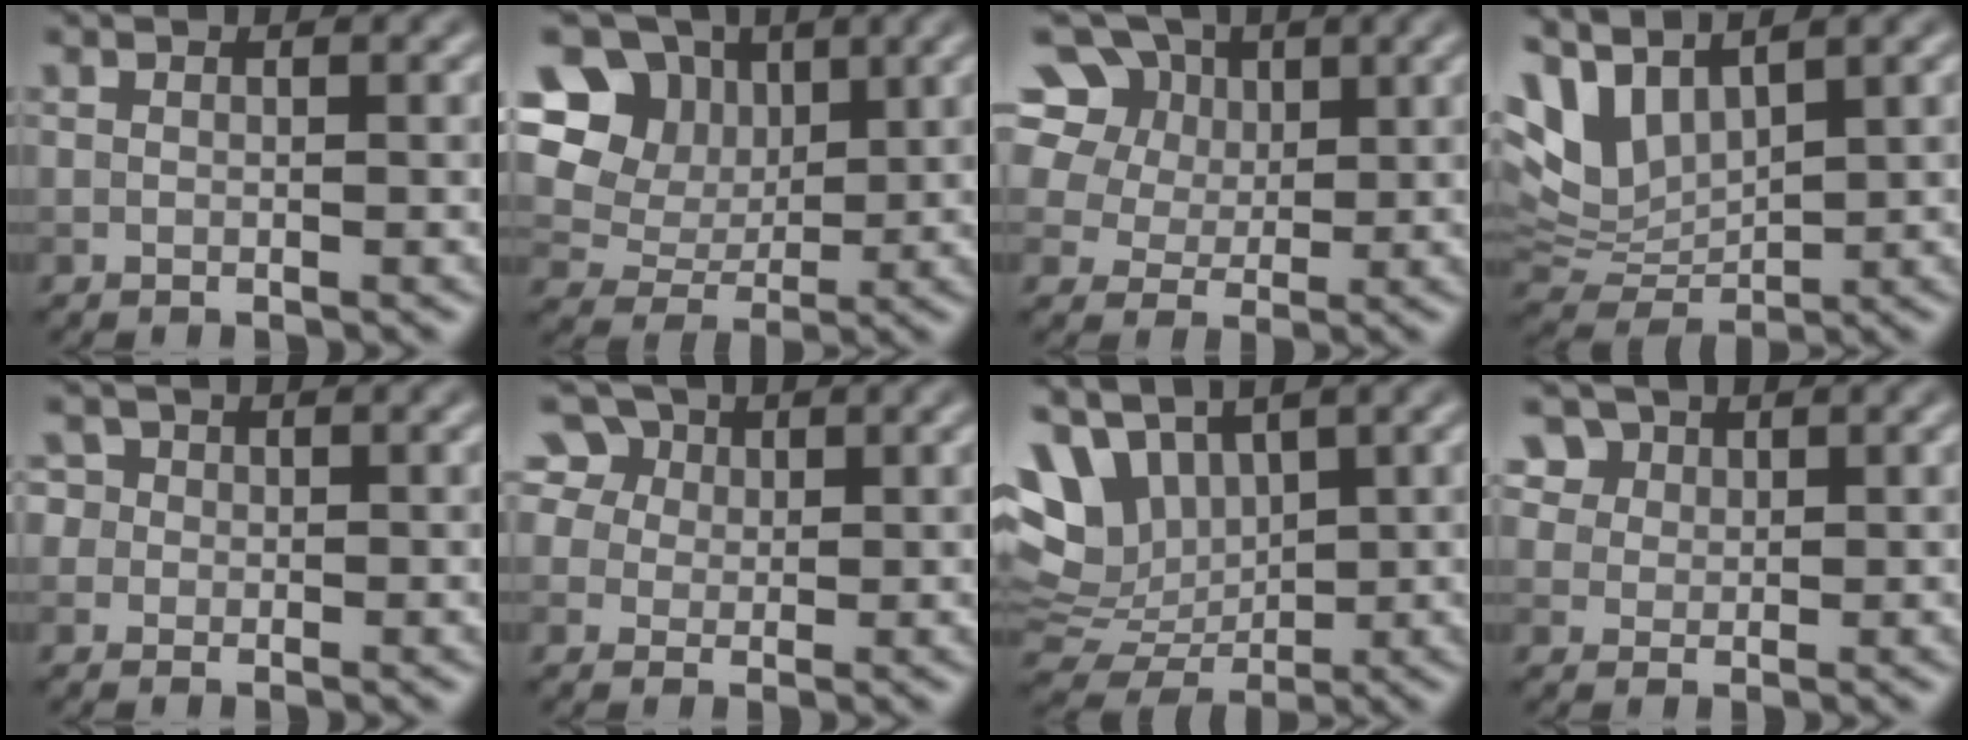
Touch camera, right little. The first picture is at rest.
{"total": 12.4, "force": [4.8, 9.8, 5.8], "torque": [-0.127, 0.024, 0.088]}
{"total": 13.8, "force": [7.2, 9.7, 6.6], "torque": [-0.157, 0.042, 0.127]}
{"total": 5.5, "force": [3.2, 2.7, 3.6], "torque": [-0.092, -0.002, 0.067]}
{"total": 3.1, "force": [1.3, 2.5, 1.2], "torque": [-0.012, 0.016, 0.004]}
{"total": 10.5, "force": [6.0, 7.2, 4.6], "torque": [-0.102, 0.035, 0.080]}
{"total": 7.9, "force": [3.5, 5.2, 4.7], "torque": [-0.093, 0.008, 0.074]}
{"total": 5.9, "force": [3.6, 4.2, 2.2], "torque": [-0.063, 0.002, 0.065]}